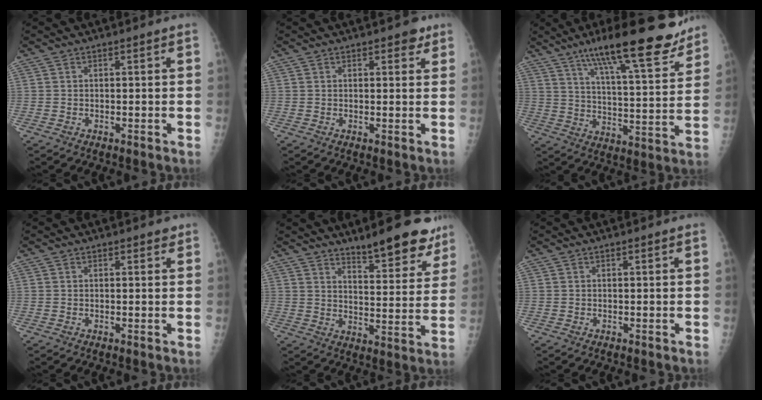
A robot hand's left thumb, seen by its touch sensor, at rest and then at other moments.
{"total": 2.3, "force": [1.5, 1.2, 1.3], "torque": [-0.002, -0.005, 0.015]}
{"total": 21.1, "force": [15.3, 4.1, 14.0], "torque": [-0.188, -0.063, 0.234]}
{"total": 0.7, "force": [0.5, 0.4, 0.3], "torque": [-0.001, -0.003, 0.003]}
{"total": 14.0, "force": [11.0, 3.6, 7.9], "torque": [-0.063, -0.071, 0.151]}
{"total": 0.0}